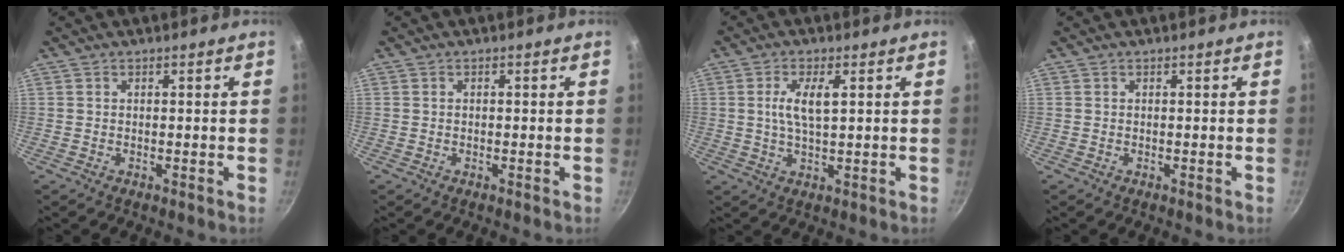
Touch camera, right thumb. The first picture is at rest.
{"total": 0.0}
{"total": 5.5, "force": [1.3, 1.9, 5.0], "torque": [-0.104, -0.004, 0.025]}
{"total": 0.0}